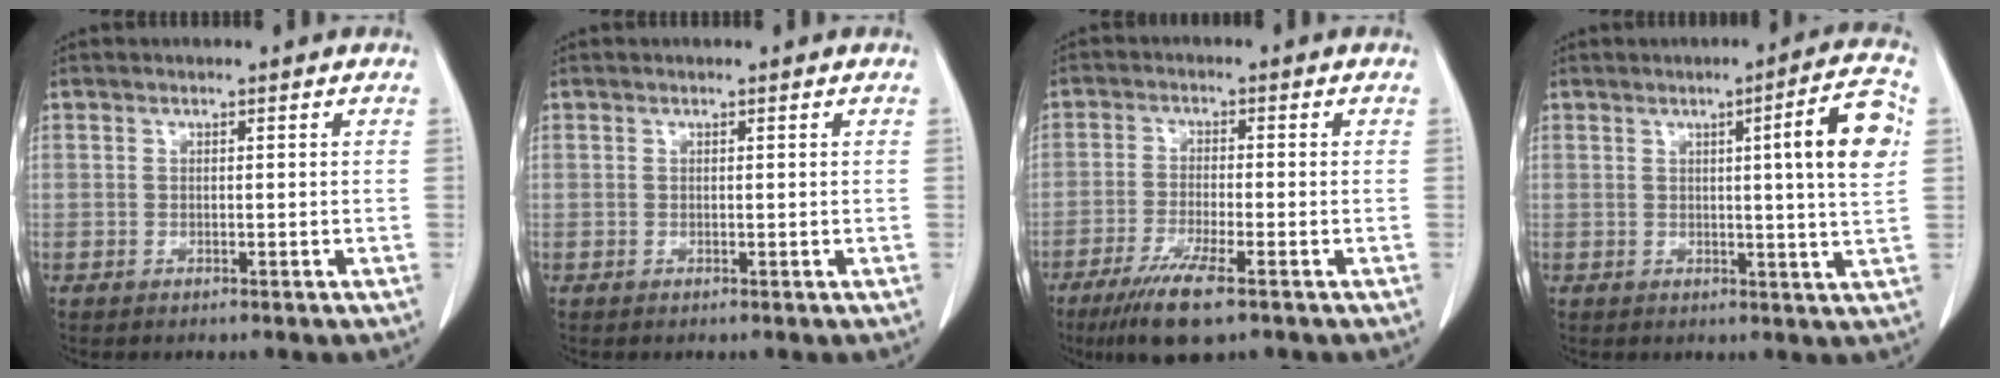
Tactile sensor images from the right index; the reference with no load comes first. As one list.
[{"total": 0.0}, {"total": 8.1, "force": [-5.2, 1.0, 6.1], "torque": [-0.113, -0.019, -0.091]}, {"total": 8.7, "force": [1.9, -0.4, 8.5], "torque": [-0.110, 0.003, 0.019]}]